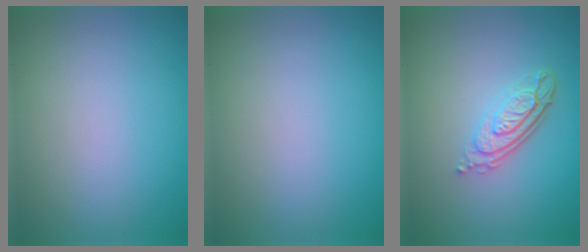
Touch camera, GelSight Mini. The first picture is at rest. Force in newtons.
{"total": 0.0}
{"total": 4.0, "press": 2.9, "slide": 2.7}